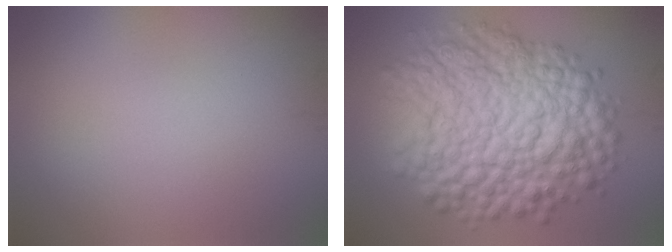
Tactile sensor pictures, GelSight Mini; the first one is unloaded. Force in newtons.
{"total": 12.4, "press": 12.4, "slide": 0.4}